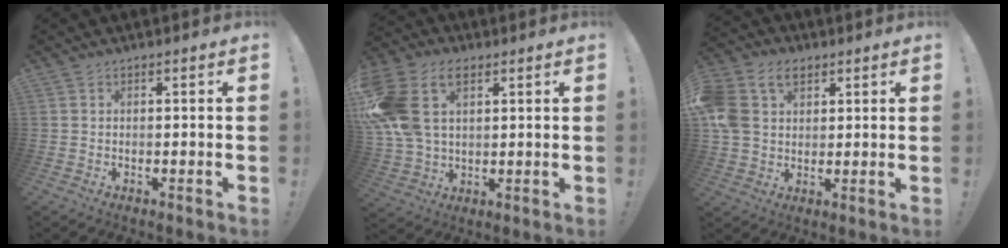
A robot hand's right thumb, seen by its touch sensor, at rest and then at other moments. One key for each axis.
{"total": 17.0, "fx": 6.2, "fy": 11.3, "fz": 11.1, "tx": -0.227, "ty": -0.019, "tz": 0.117}
{"total": 13.2, "fx": 5.1, "fy": 9.7, "fz": 7.4, "tx": -0.152, "ty": -0.008, "tz": 0.101}